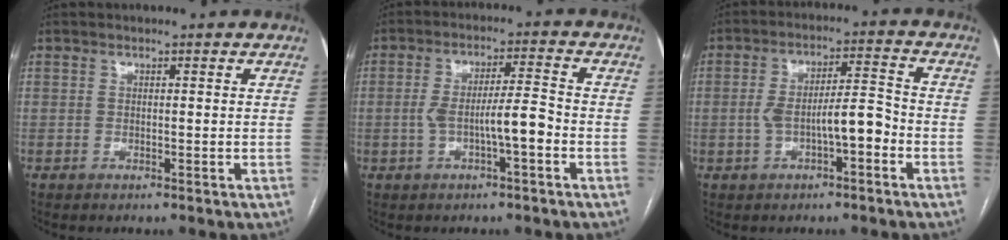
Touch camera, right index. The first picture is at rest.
{"total": 6.5, "force": [-1.9, 0.8, 6.2], "torque": [-0.117, 0.019, -0.029]}
{"total": 7.6, "force": [-2.2, 2.1, 7.0], "torque": [-0.130, 0.028, -0.033]}